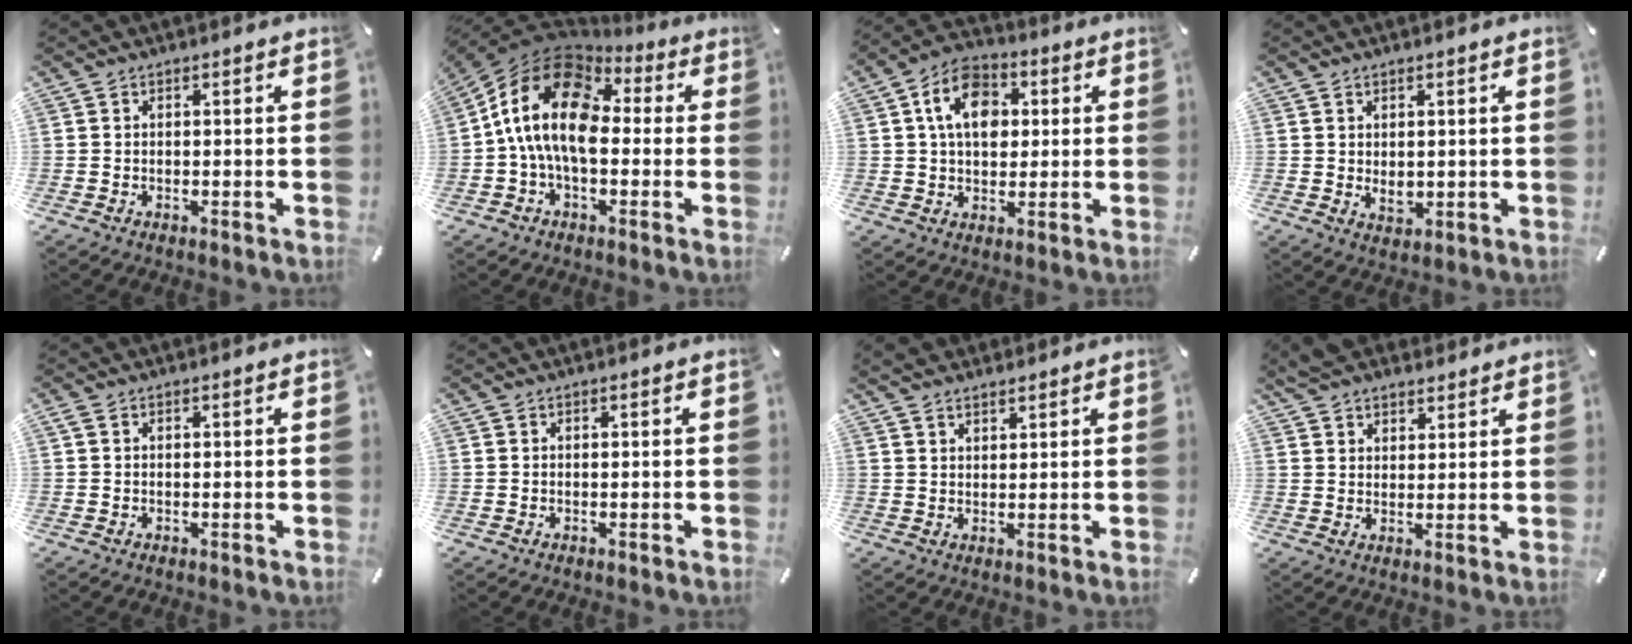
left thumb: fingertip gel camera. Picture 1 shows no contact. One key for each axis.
{"total": 16.4, "fx": 0.2, "fy": 10.6, "fz": 12.6, "tx": -0.271, "ty": 0.013, "tz": -0.003}
{"total": 11.5, "fx": 2.7, "fy": 8.4, "fz": 7.4, "tx": -0.118, "ty": 0.008, "tz": 0.048}
{"total": 3.0, "fx": 0.7, "fy": 2.2, "fz": 1.9, "tx": -0.029, "ty": -0.002, "tz": 0.013}
{"total": 0.6, "fx": 0.0, "fy": 0.1, "fz": 0.6, "tx": -0.011, "ty": 0.000, "tz": 0.000}
{"total": 0.0}
{"total": 3.1, "fx": 2.5, "fy": 1.5, "fz": 1.0, "tx": -0.024, "ty": -0.004, "tz": 0.047}
{"total": 5.6, "fx": 4.6, "fy": 3.1, "fz": 1.1, "tx": -0.028, "ty": -0.018, "tz": 0.086}